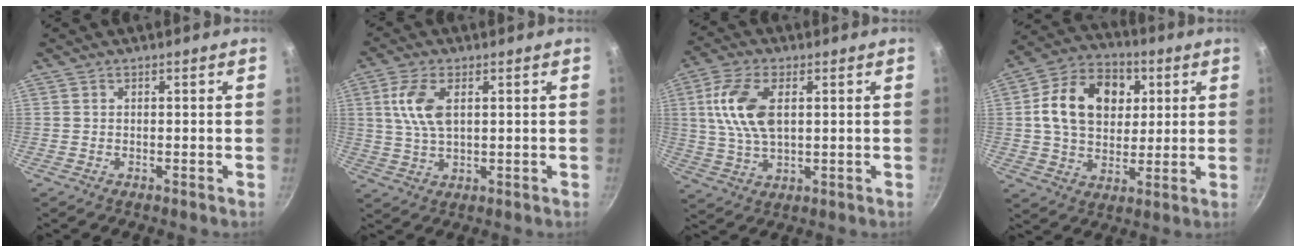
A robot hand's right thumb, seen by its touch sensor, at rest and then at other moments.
{"total": 7.8, "force": [2.0, 3.9, 6.5], "torque": [-0.130, 0.001, 0.040]}
{"total": 10.2, "force": [2.2, 5.4, 8.4], "torque": [-0.163, 0.003, 0.041]}
{"total": 17.2, "force": [4.0, 12.6, 10.9], "torque": [-0.155, 0.010, 0.057]}